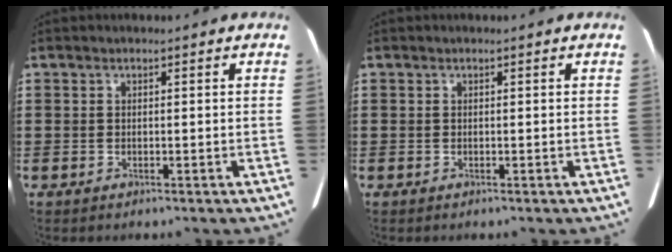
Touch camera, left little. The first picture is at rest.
{"total": 0.0}